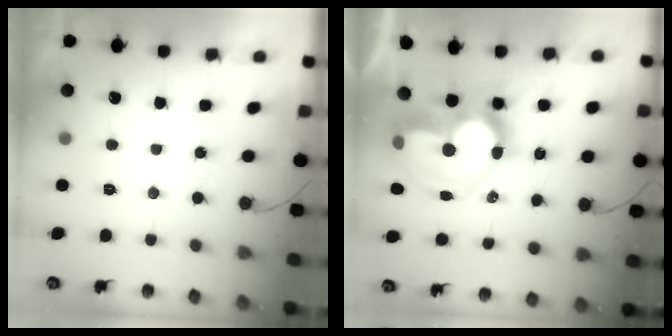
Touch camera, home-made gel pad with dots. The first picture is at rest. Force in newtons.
{"total": 18.8, "press": 18.7, "slide": 1.8}